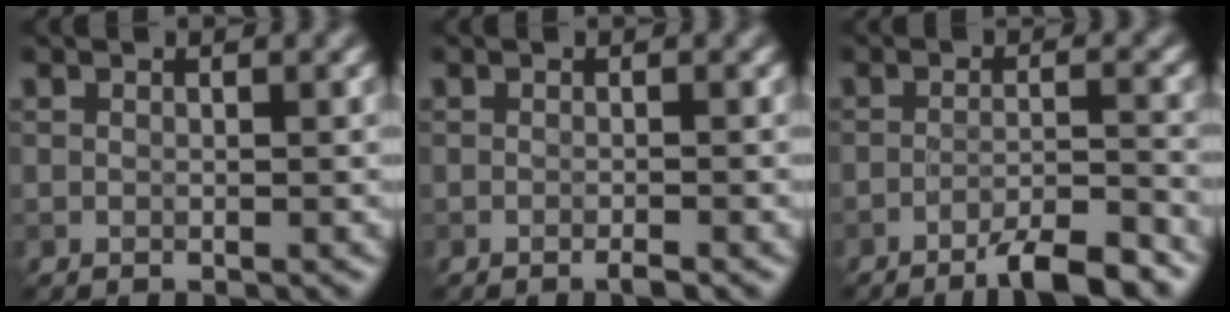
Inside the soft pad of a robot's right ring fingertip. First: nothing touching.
{"total": 0.7, "force": [-0.5, -0.2, 0.4], "torque": [-0.008, 0.000, -0.007]}
{"total": 4.8, "force": [-3.6, 0.5, 3.2], "torque": [-0.050, 0.004, -0.059]}